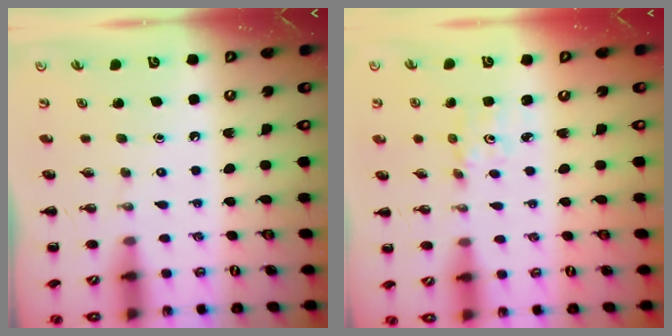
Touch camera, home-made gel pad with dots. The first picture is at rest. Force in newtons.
{"total": 1.6, "press": 1.6, "slide": 0.2}